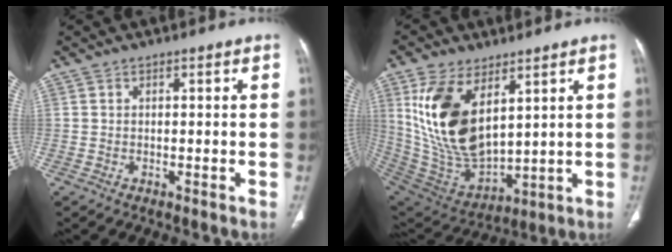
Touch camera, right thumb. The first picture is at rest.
{"total": 19.0, "force": [6.8, 10.0, 14.7], "torque": [-0.270, -0.030, 0.151]}